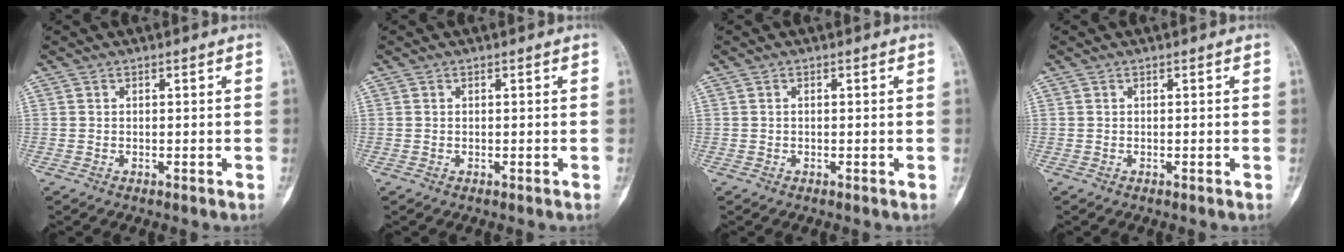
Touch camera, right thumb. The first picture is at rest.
{"total": 0.0}
{"total": 0.0}
{"total": 0.0}